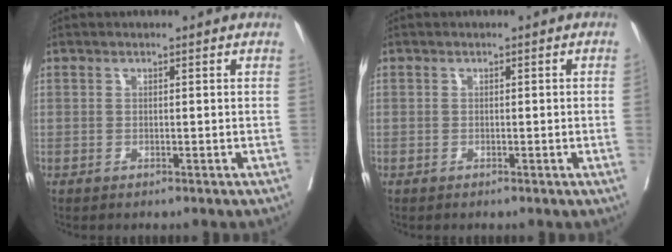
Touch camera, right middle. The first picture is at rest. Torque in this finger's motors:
{"motor_torque": [0.94, -1.04, 0.02, -0.21]}